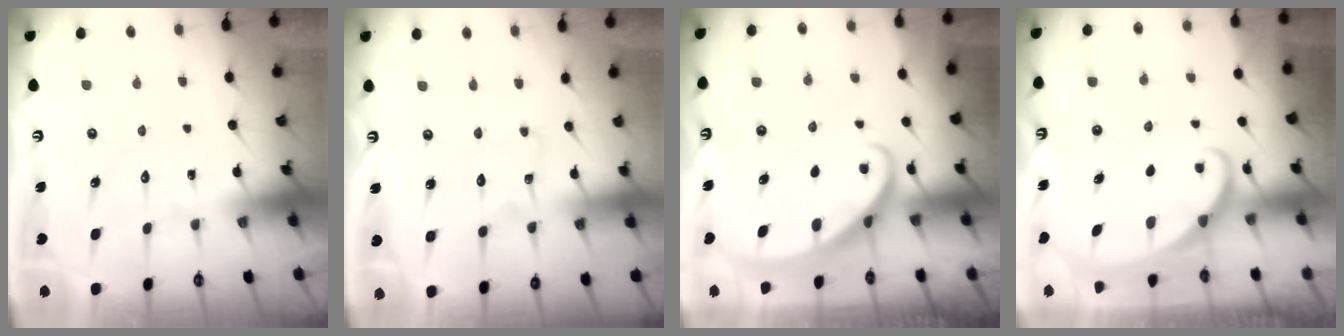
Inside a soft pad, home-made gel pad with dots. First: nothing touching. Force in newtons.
{"total": 1.2, "press": 1.2, "slide": 0.2}
{"total": 2.2, "press": 2.2, "slide": 0.2}
{"total": 1.8, "press": 1.8, "slide": 0.1}